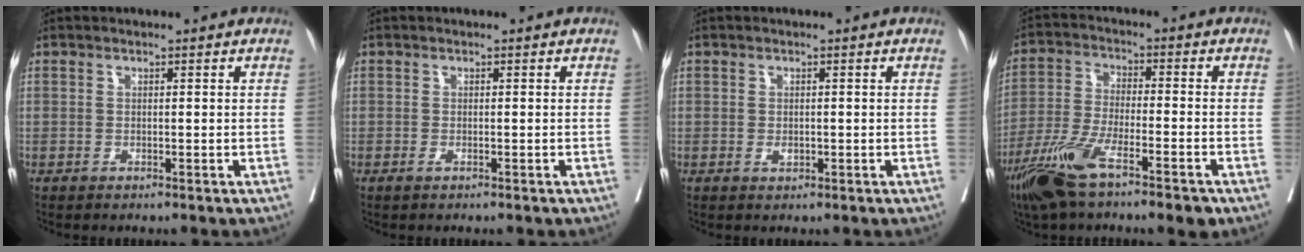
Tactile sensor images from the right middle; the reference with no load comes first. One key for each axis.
{"total": 0.6, "fx": -0.4, "fy": 0.0, "fz": 0.5, "tx": -0.010, "ty": -0.002, "tz": -0.005}
{"total": 1.0, "fx": -0.2, "fy": 0.7, "fz": 0.7, "tx": -0.010, "ty": 0.000, "tz": -0.001}
{"total": 12.2, "fx": -7.7, "fy": 2.2, "fz": 9.2, "tx": -0.176, "ty": -0.024, "tz": -0.138}